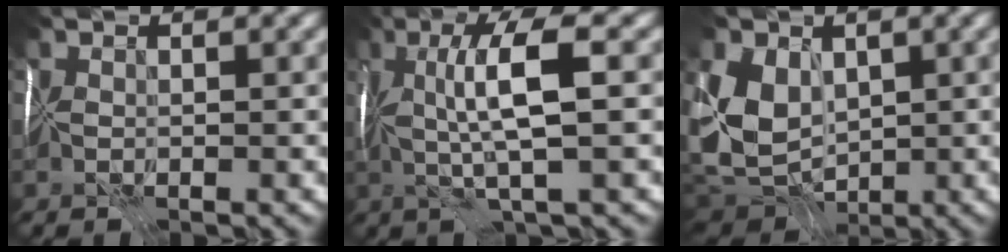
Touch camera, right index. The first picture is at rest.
{"total": 5.1, "force": [0.3, -0.4, 5.0], "torque": [-0.078, -0.001, 0.006]}
{"total": 6.6, "force": [0.0, 4.8, 4.5], "torque": [-0.102, -0.013, -0.006]}